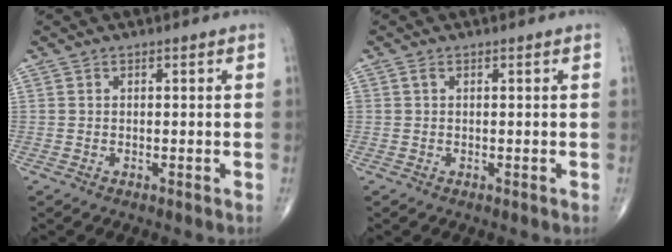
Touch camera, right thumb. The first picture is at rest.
{"total": 0.5, "force": [0.2, 0.3, 0.4], "torque": [-0.009, 0.005, 0.003]}